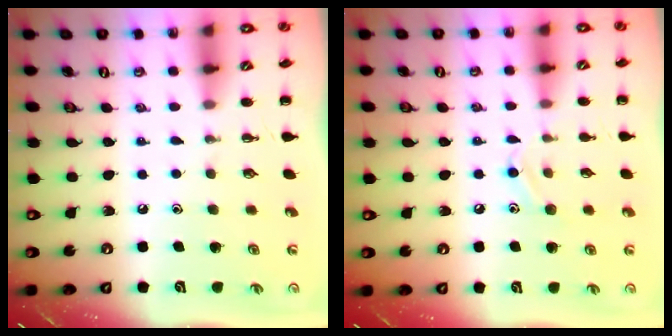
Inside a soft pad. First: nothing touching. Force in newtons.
{"total": 8.9, "press": 8.7, "slide": 1.9}